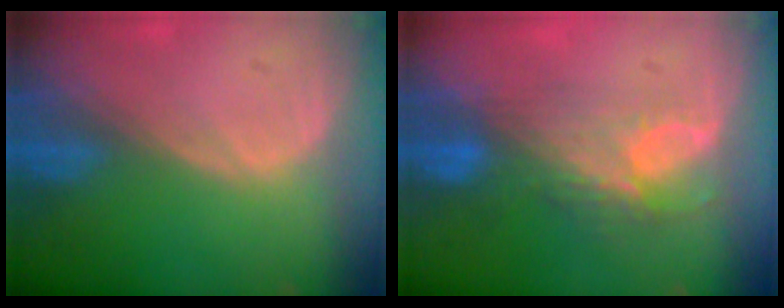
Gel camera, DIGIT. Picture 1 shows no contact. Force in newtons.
{"total": 7.8, "press": 6.9, "slide": 3.8}